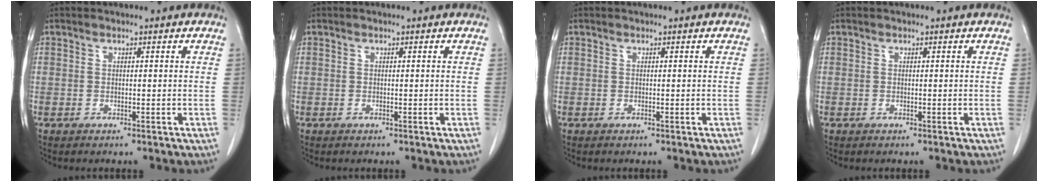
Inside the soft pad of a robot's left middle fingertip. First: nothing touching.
{"total": 0.0}
{"total": 0.0}
{"total": 0.0}